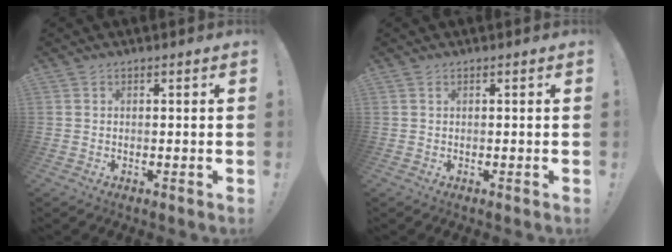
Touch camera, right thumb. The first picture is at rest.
{"total": 0.0}